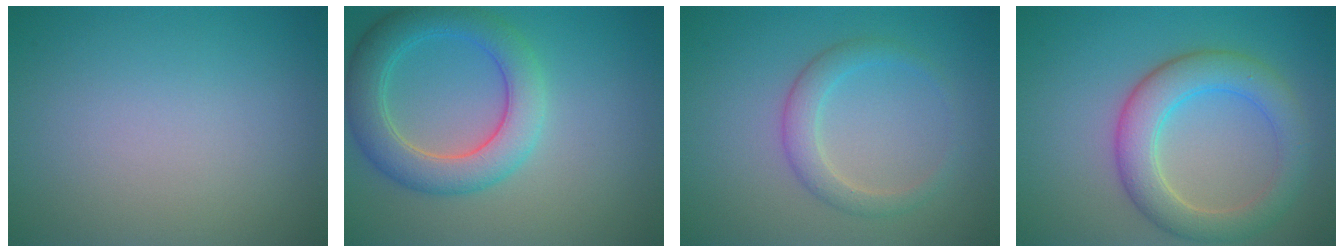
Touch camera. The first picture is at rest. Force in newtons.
{"total": 5.6, "press": 5.6, "slide": 0.2}
{"total": 2.4, "press": 2.4, "slide": 0.1}
{"total": 5.4, "press": 5.4, "slide": 0.3}